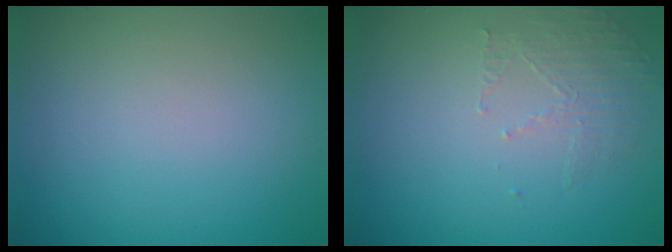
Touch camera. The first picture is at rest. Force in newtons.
{"total": 1.6, "press": 0.7, "slide": 1.4}